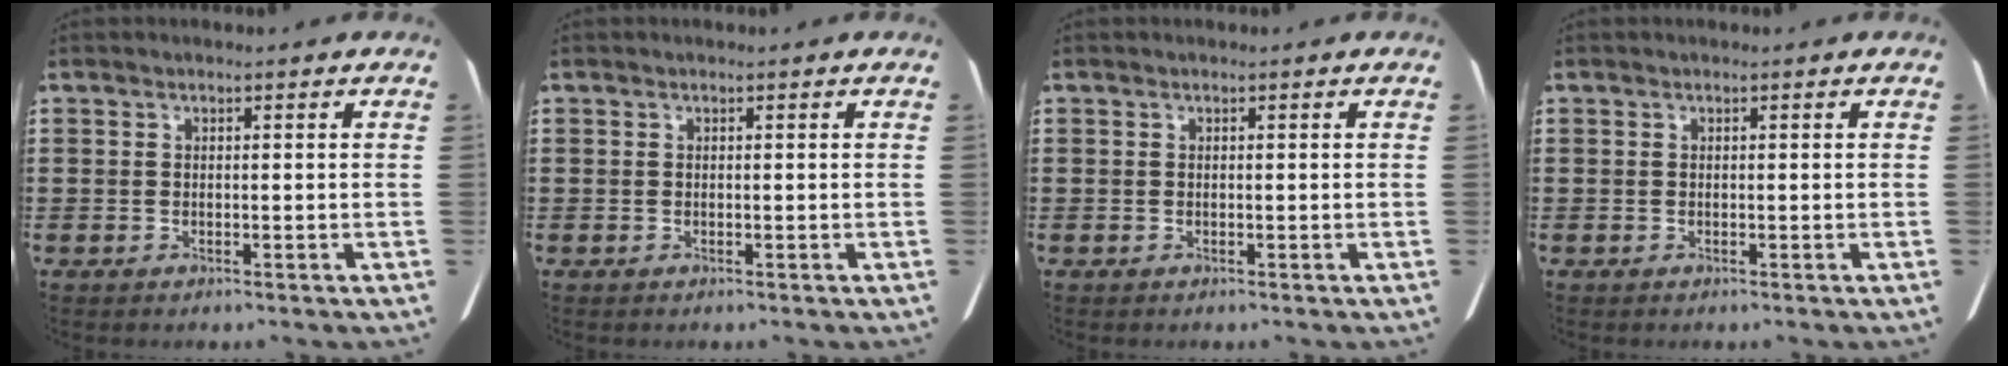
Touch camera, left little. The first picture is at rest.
{"total": 0.0}
{"total": 0.0}
{"total": 0.0}